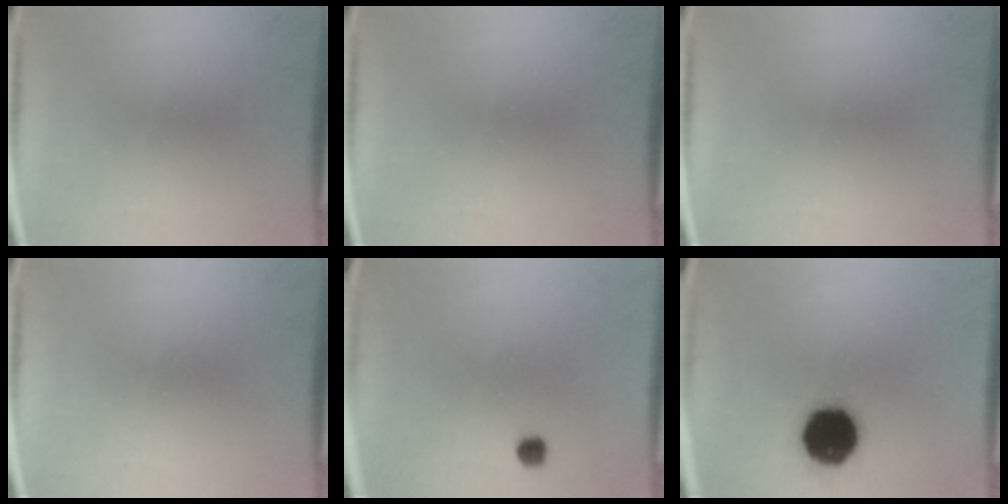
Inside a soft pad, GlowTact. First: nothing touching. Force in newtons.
{"total": 0.0}
{"total": 0.0}
{"total": 0.0}
{"total": 1.8}
{"total": 16.9}